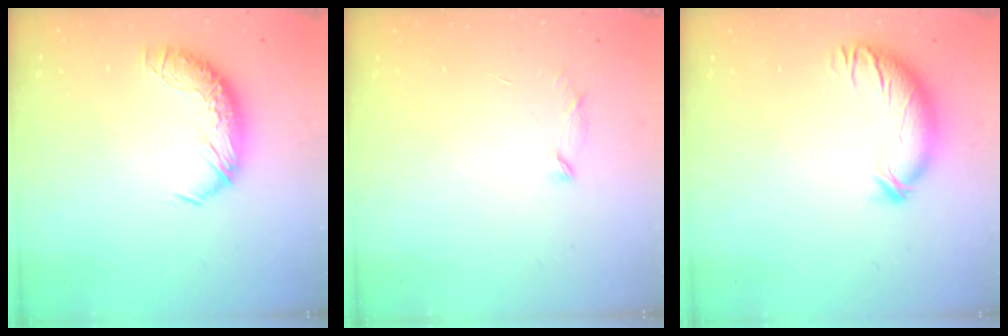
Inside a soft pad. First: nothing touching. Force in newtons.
{"total": 6.5, "press": 6.4, "slide": 1.2}
{"total": 3.8, "press": 3.0, "slide": 2.3}